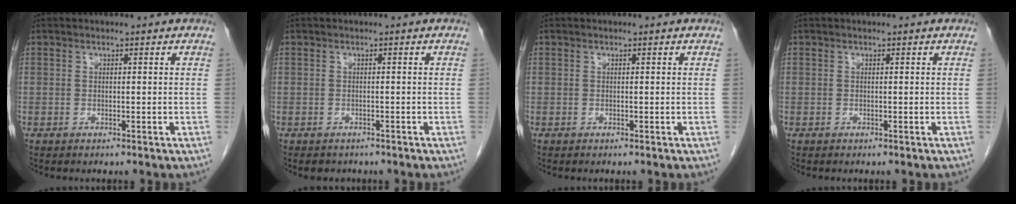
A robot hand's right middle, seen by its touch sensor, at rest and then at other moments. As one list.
[{"total": 2.5, "force": [-2.1, 1.3, 0.5], "torque": [-0.009, 0.000, -0.025]}, {"total": 0.0}, {"total": 0.0}]